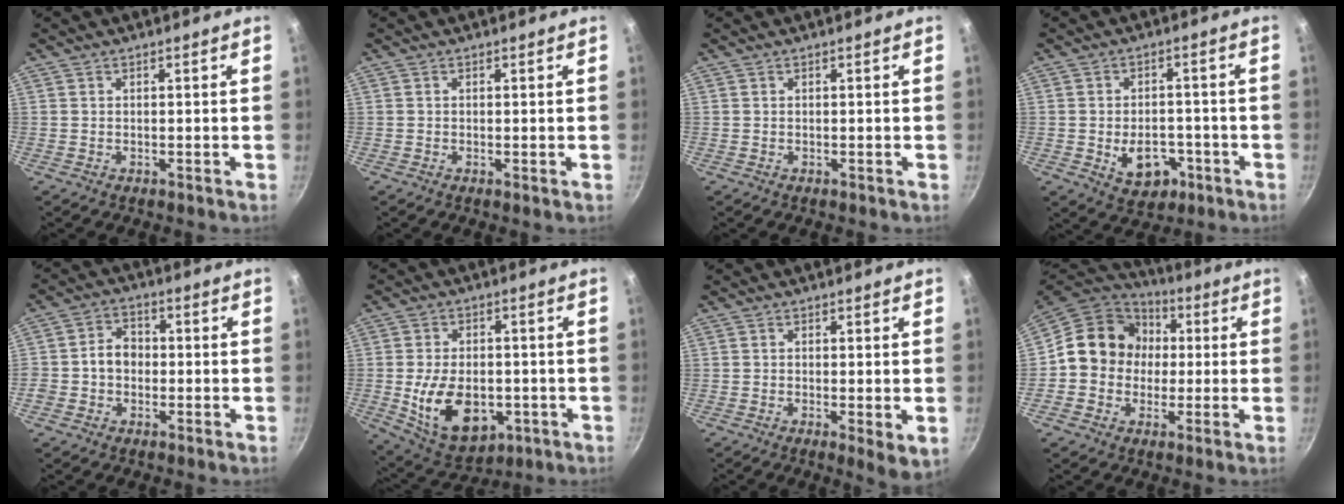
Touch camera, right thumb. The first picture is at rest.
{"total": 0.0}
{"total": 0.0}
{"total": 8.4, "force": [-2.7, 5.9, 5.4], "torque": [-0.052, 0.013, -0.031]}
{"total": 5.5, "force": [-0.8, 4.6, 2.8], "torque": [-0.019, 0.015, -0.024]}
{"total": 14.9, "force": [-3.0, 9.5, 11.0], "torque": [-0.164, -0.003, -0.031]}
{"total": 4.3, "force": [-0.6, 1.2, 4.1], "torque": [-0.062, -0.015, -0.009]}
{"total": 13.9, "force": [1.0, 12.5, 5.9], "torque": [-0.059, 0.032, -0.003]}